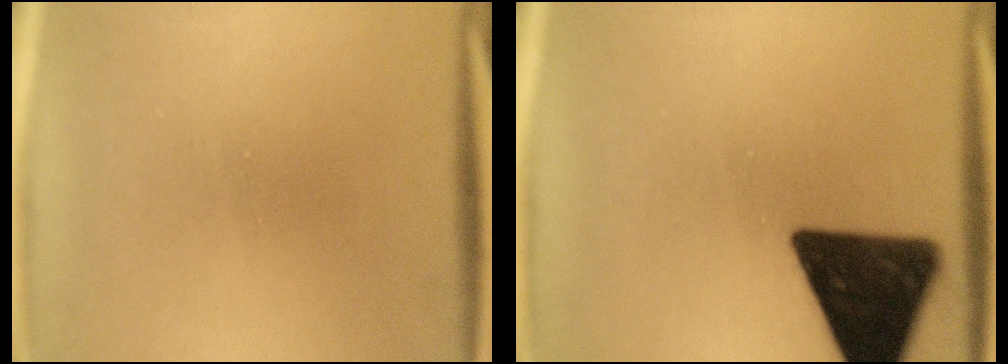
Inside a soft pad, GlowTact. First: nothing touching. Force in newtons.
{"total": 15.5}